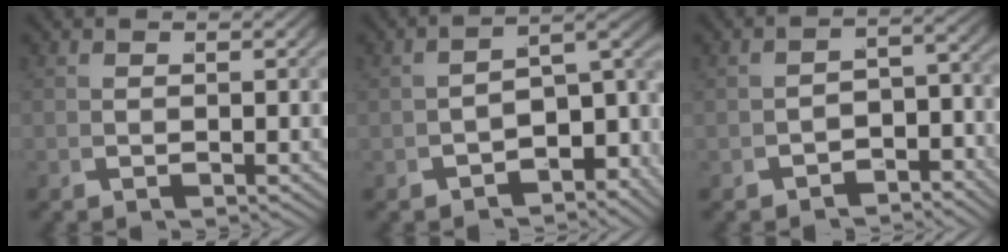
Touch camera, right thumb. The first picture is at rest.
{"total": 6.0, "force": [-2.6, 3.0, 4.5], "torque": [-0.064, -0.011, -0.028]}
{"total": 3.0, "force": [-2.6, 1.1, 1.1], "torque": [-0.012, -0.011, -0.035]}